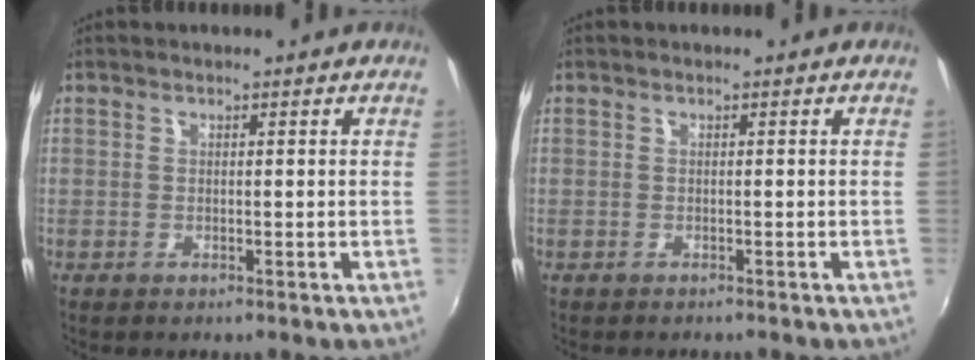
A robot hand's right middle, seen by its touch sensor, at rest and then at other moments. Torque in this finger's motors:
{"motor_torque": [-0.02, -0.12, 0.00, 0.00]}